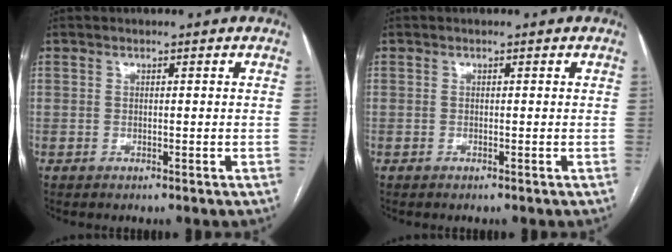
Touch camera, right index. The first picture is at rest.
{"total": 0.0}